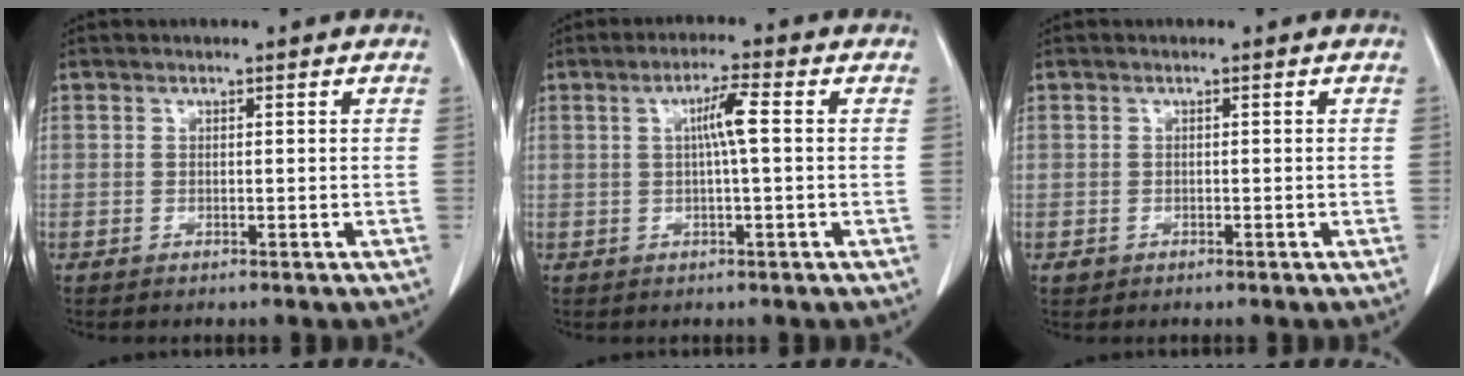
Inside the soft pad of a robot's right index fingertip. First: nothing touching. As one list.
[{"total": 4.1, "force": [0.6, 0.2, 4.1], "torque": [-0.073, 0.010, 0.009]}, {"total": 0.9, "force": [-0.4, 0.8, 0.1], "torque": [-0.004, 0.003, -0.004]}]